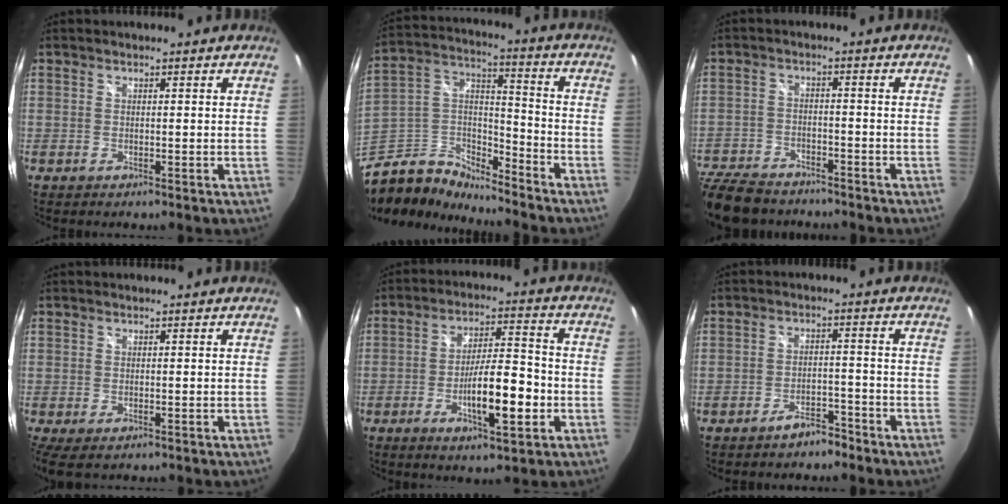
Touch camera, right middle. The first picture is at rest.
{"total": 12.9, "force": [-9.6, 7.1, 5.0], "torque": [-0.127, 0.020, -0.188]}
{"total": 15.6, "force": [-12.5, 7.2, 5.8], "torque": [-0.170, -0.008, -0.214]}
{"total": 4.1, "force": [-2.2, 2.2, 2.7], "torque": [-0.055, -0.021, -0.035]}
{"total": 11.1, "force": [-3.8, 2.7, 10.1], "torque": [-0.178, 0.004, -0.056]}
{"total": 4.1, "force": [-3.5, 1.4, 1.6], "torque": [-0.037, 0.011, -0.047]}